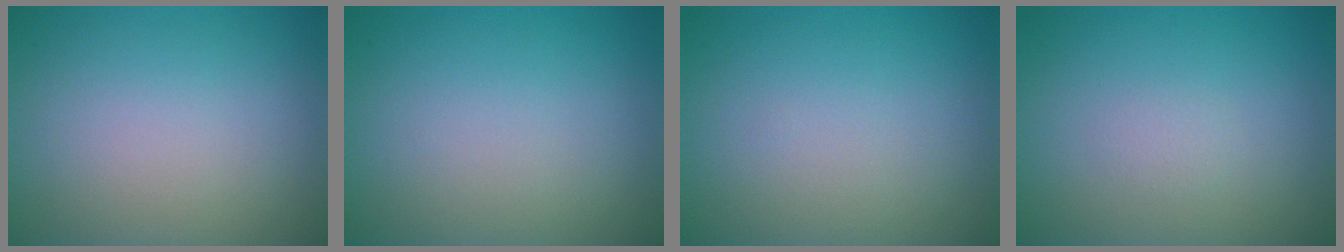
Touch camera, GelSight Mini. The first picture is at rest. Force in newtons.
{"total": 0.0}
{"total": 0.0}
{"total": 0.6, "press": 0.6, "slide": 0.0}